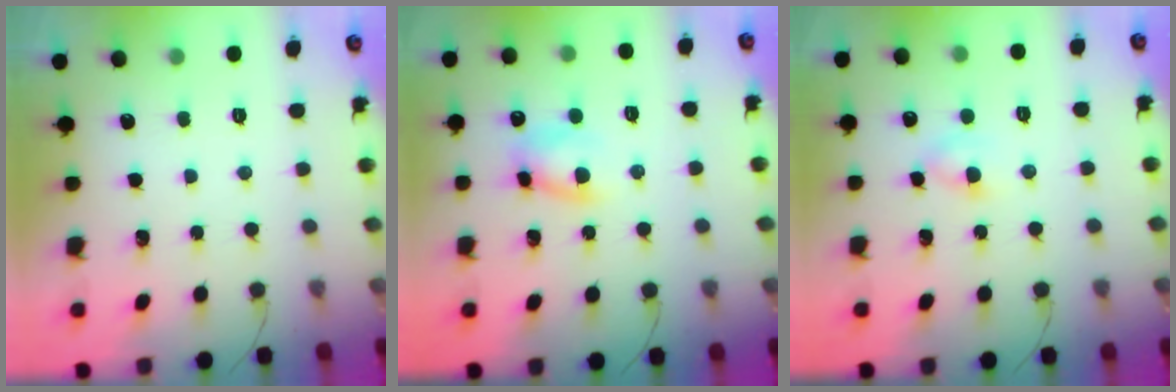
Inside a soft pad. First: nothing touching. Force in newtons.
{"total": 6.7, "press": 6.6, "slide": 1.2}
{"total": 3.6, "press": 3.4, "slide": 1.3}